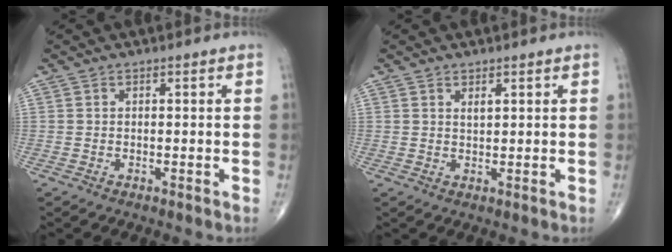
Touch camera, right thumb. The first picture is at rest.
{"total": 1.7, "force": [0.9, 0.7, 1.3], "torque": [-0.020, -0.004, 0.018]}